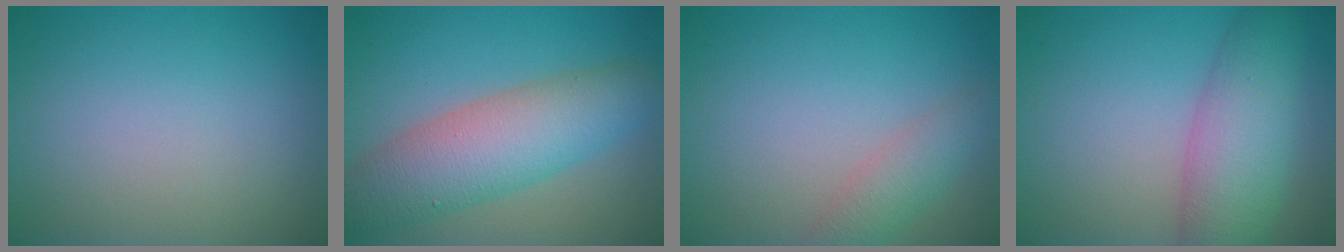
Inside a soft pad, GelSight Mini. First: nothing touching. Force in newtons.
{"total": 7.8, "press": 7.8, "slide": 0.2}
{"total": 2.5, "press": 2.5, "slide": 0.1}
{"total": 7.4, "press": 7.3, "slide": 0.3}